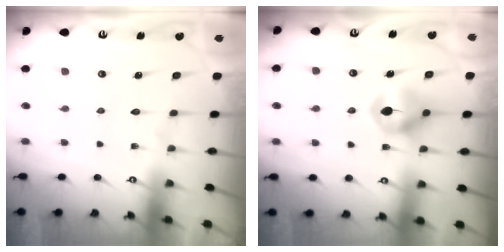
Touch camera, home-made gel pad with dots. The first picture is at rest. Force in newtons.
{"total": 7.3, "press": 7.3, "slide": 0.4}